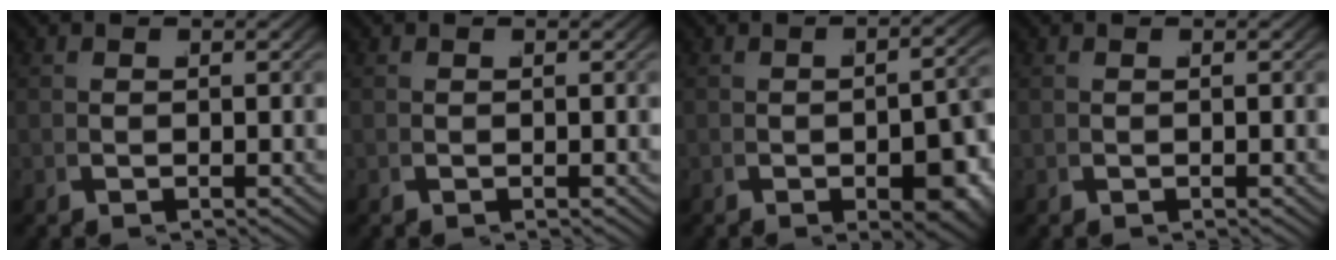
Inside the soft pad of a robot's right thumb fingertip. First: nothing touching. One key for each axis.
{"total": 0.0}
{"total": 5.5, "fx": -1.3, "fy": 2.5, "fz": 4.7, "tx": -0.057, "ty": -0.003, "tz": -0.016}
{"total": 0.0}